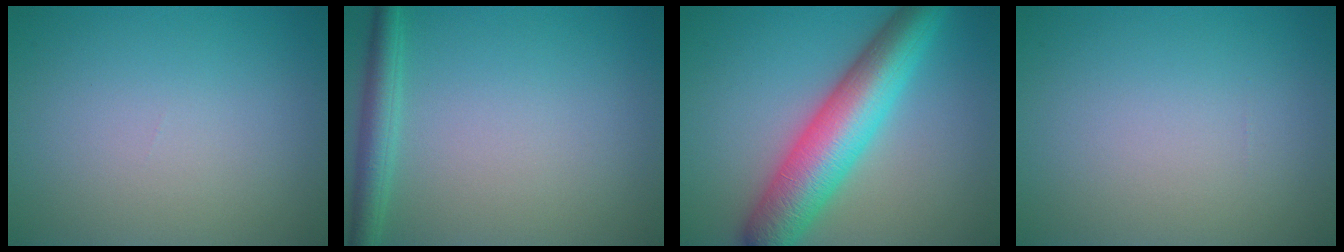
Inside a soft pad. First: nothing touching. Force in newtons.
{"total": 2.7, "press": 2.7, "slide": 0.1}
{"total": 9.0, "press": 9.0, "slide": 0.2}
{"total": 0.0}